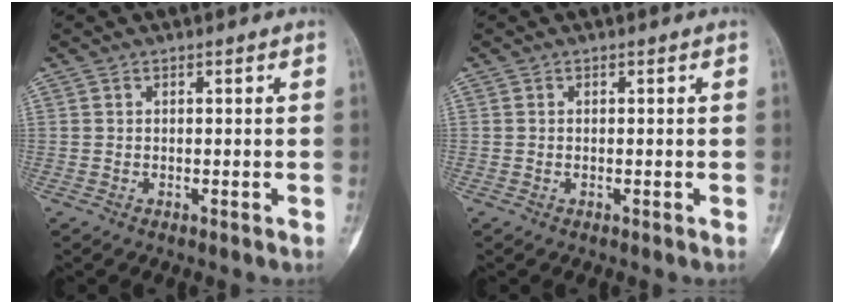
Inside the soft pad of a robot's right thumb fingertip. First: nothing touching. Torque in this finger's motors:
{"motor_torque": [-0.48, -0.40, -0.28, 0.00, 0.00]}